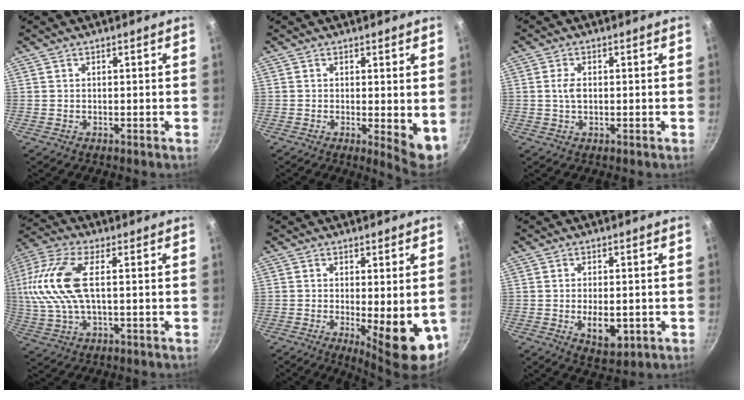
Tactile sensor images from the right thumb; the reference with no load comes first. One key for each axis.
{"total": 5.7, "fx": 0.2, "fy": 1.9, "fz": 5.4, "tx": -0.069, "ty": -0.015, "tz": 0.005}
{"total": 2.9, "fx": 0.2, "fy": 1.8, "fz": 2.3, "tx": -0.040, "ty": 0.004, "tz": 0.002}
{"total": 15.2, "fx": 1.7, "fy": 6.6, "fz": 13.5, "tx": -0.292, "ty": 0.012, "tz": 0.024}
{"total": 10.7, "fx": -2.0, "fy": 3.0, "fz": 10.0, "tx": -0.120, "ty": -0.012, "tz": -0.015}
{"total": 7.0, "fx": -1.4, "fy": 3.7, "fz": 5.7, "tx": -0.073, "ty": -0.005, "tz": -0.009}